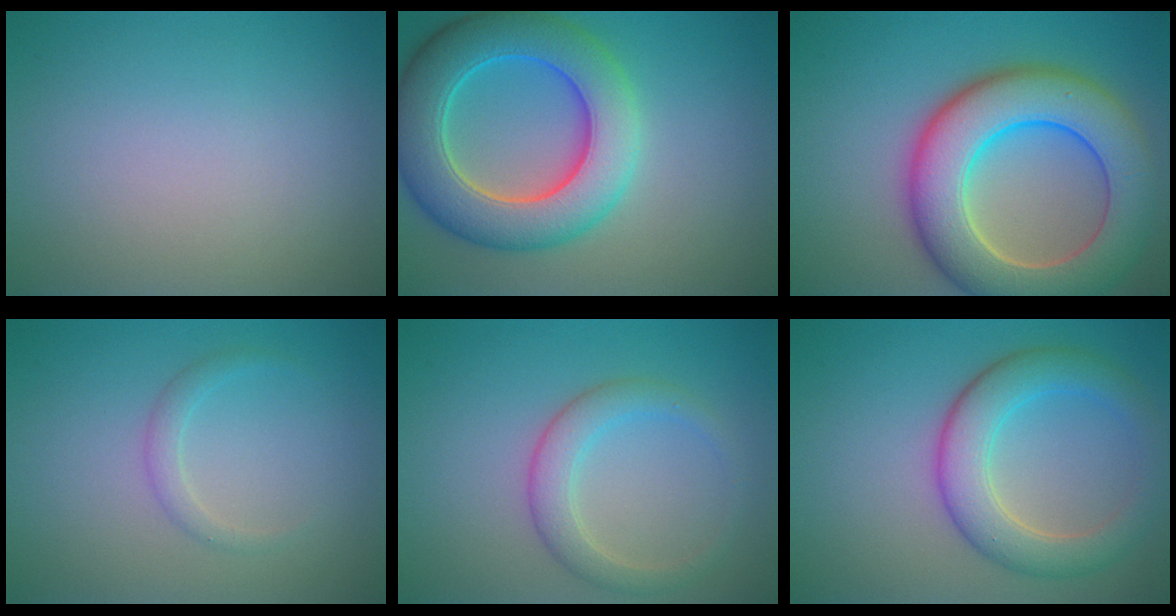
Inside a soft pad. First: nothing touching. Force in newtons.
{"total": 9.2, "press": 9.2, "slide": 0.3}
{"total": 11.0, "press": 11.0, "slide": 0.7}
{"total": 1.3, "press": 1.3, "slide": 0.0}
{"total": 3.1, "press": 3.1, "slide": 0.1}
{"total": 5.6, "press": 5.6, "slide": 0.3}